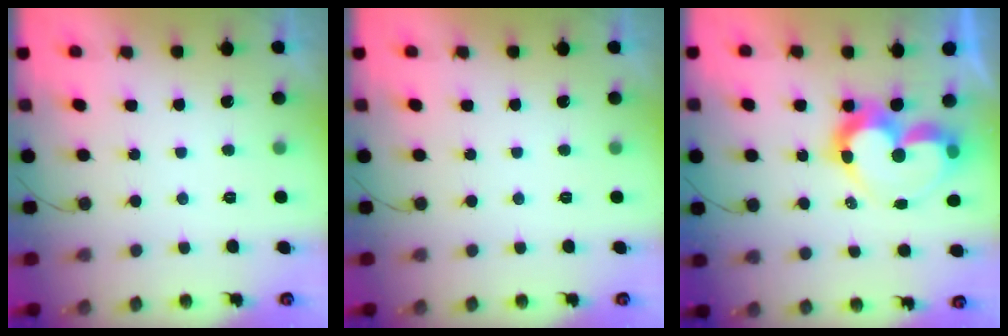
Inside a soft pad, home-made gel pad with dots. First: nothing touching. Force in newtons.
{"total": 0.0}
{"total": 12.9, "press": 12.8, "slide": 1.5}